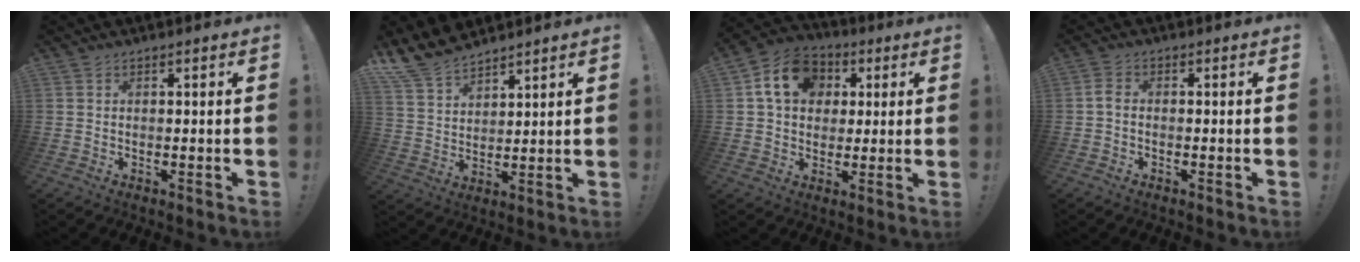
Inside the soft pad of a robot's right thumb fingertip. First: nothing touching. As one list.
[{"total": 10.5, "force": [9.1, 4.4, 2.8], "torque": [-0.065, -0.061, 0.180]}, {"total": 14.5, "force": [4.5, 11.4, 7.7], "torque": [-0.115, 0.000, 0.089]}, {"total": 2.7, "force": [-0.8, 1.6, 2.0], "torque": [-0.040, 0.006, -0.015]}]